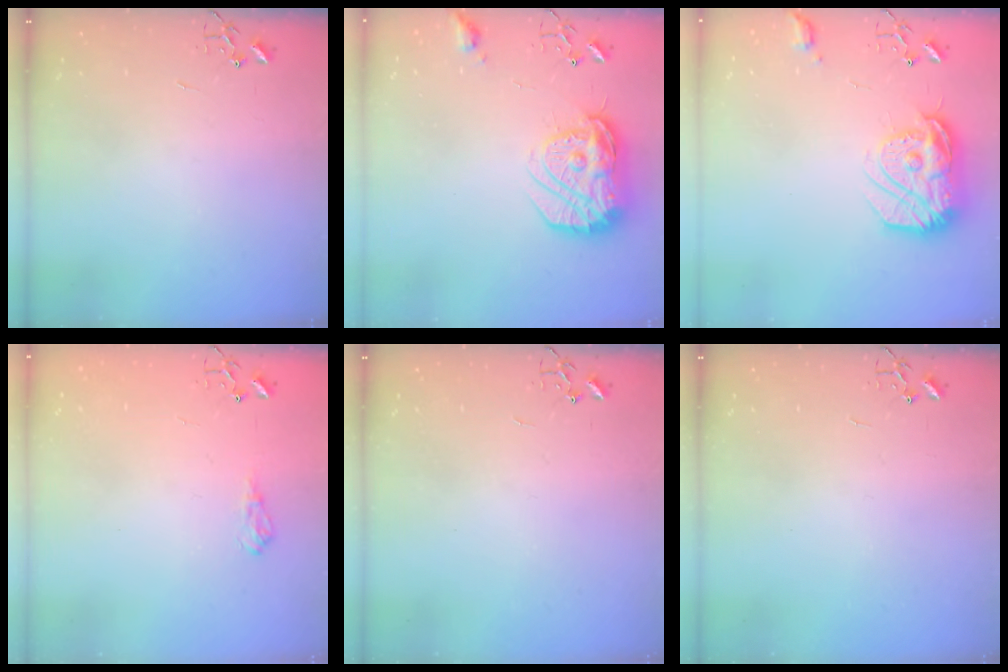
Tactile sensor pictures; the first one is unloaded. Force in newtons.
{"total": 18.2, "press": 18.2, "slide": 1.5}
{"total": 17.7, "press": 17.6, "slide": 1.4}
{"total": 8.2, "press": 8.2, "slide": 0.9}
{"total": 0.0}
{"total": 0.0}